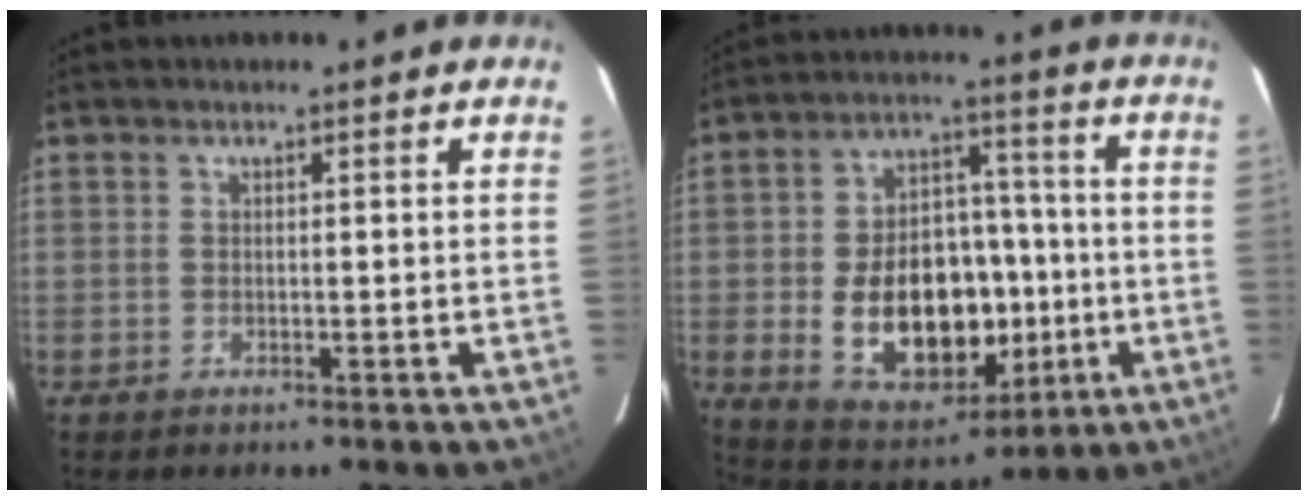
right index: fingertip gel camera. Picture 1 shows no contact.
{"total": 20.2, "force": [-3.7, 13.3, 14.7], "torque": [-0.287, 0.021, -0.032]}